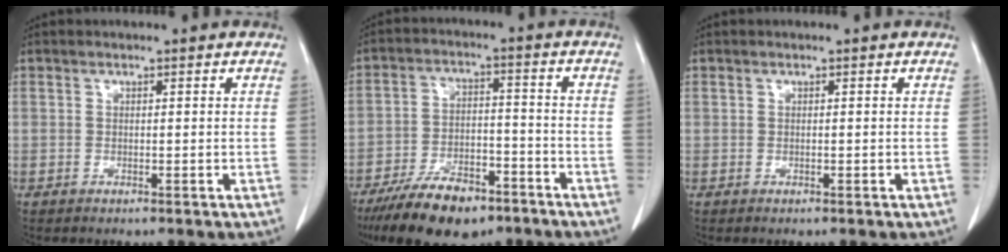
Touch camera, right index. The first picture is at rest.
{"total": 12.6, "force": [-9.1, 4.9, 7.2], "torque": [-0.122, -0.008, -0.158]}
{"total": 0.0}